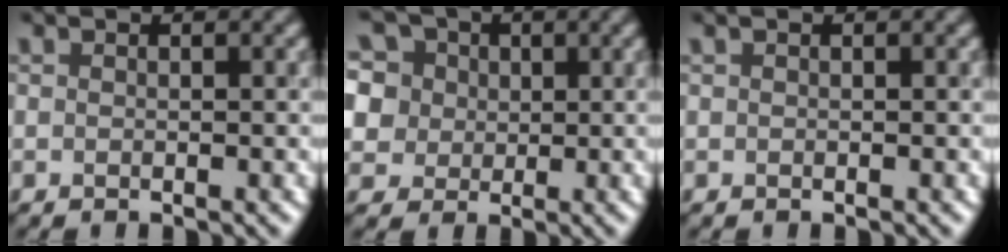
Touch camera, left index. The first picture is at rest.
{"total": 11.8, "force": [5.7, 8.7, 5.5], "torque": [-0.121, 0.040, 0.074]}
{"total": 0.0}